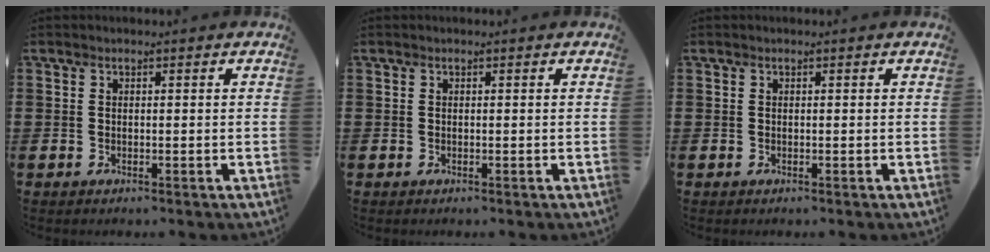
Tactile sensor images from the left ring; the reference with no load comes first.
{"total": 0.0}
{"total": 0.0}